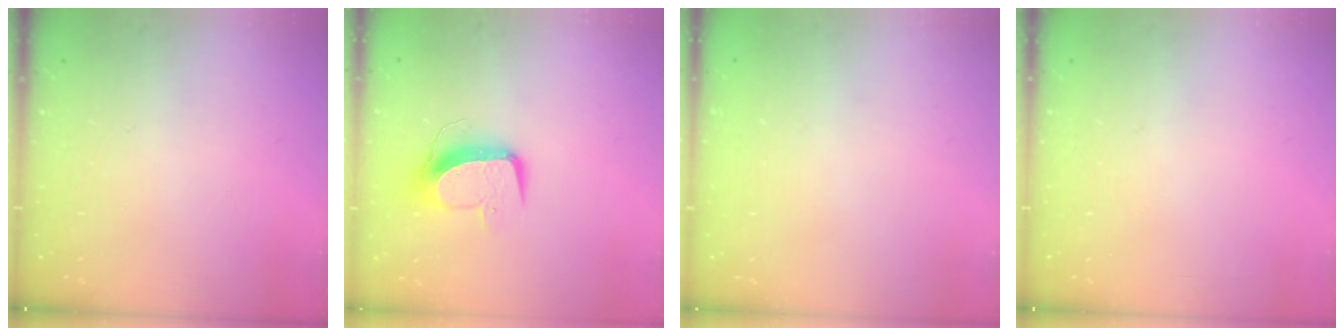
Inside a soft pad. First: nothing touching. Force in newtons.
{"total": 10.0, "press": 9.9, "slide": 0.9}
{"total": 0.0}
{"total": 0.0}